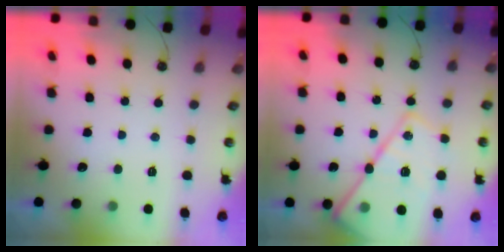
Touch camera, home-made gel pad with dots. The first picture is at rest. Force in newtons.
{"total": 21.7, "press": 21.6, "slide": 1.6}